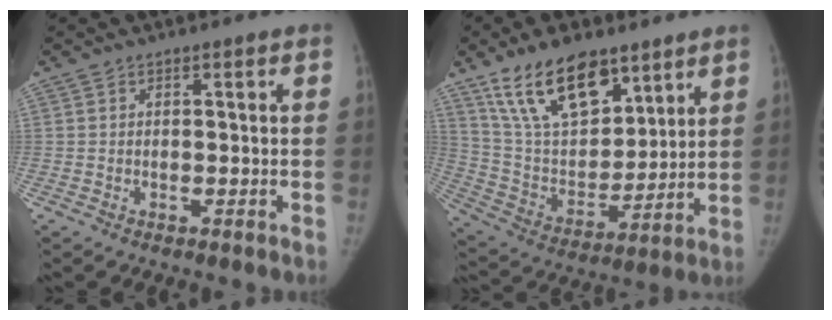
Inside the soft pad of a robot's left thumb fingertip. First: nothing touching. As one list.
[{"total": 19.3, "force": [12.5, 9.6, 11.1], "torque": [-0.151, -0.055, 0.238]}]